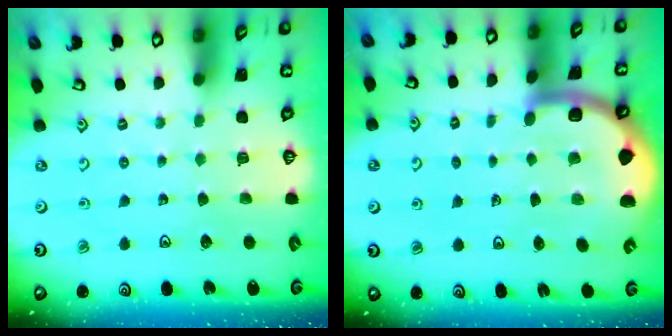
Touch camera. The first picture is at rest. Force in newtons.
{"total": 5.2, "press": 5.1, "slide": 0.7}